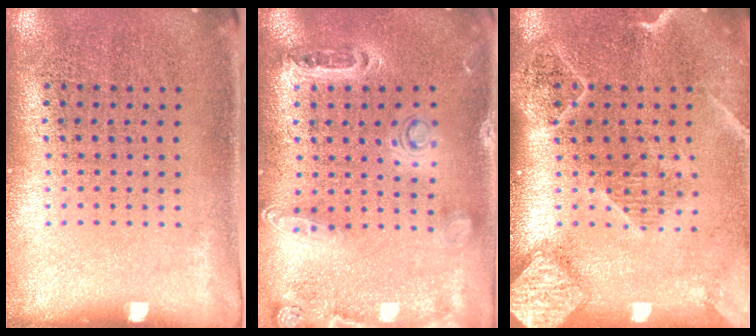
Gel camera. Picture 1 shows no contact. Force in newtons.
{"total": 1.4, "press": 1.4, "slide": 0.3}
{"total": 2.5, "press": 2.0, "slide": 1.4}